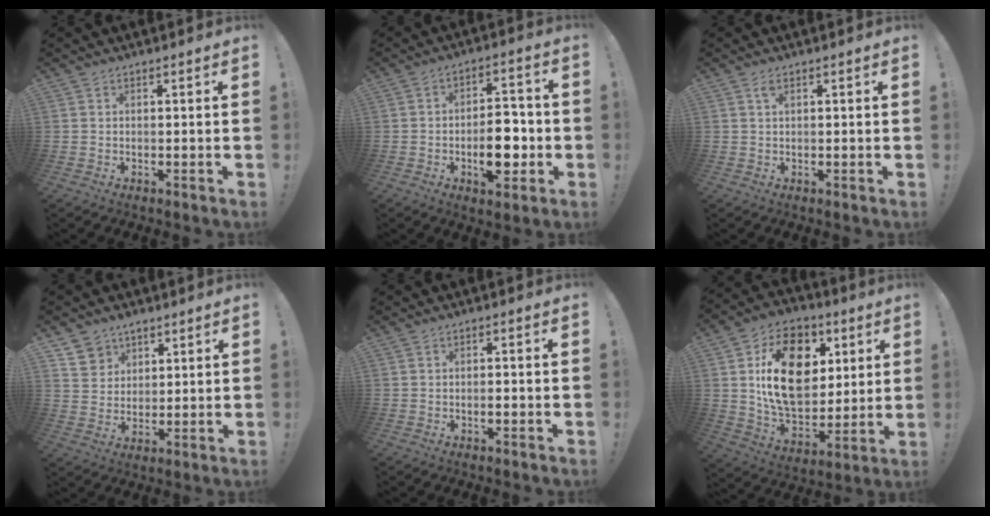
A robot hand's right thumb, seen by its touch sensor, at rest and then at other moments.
{"total": 11.7, "force": [-3.2, 6.1, 9.4], "torque": [-0.143, 0.014, -0.054]}
{"total": 1.6, "force": [0.9, 0.7, 1.2], "torque": [-0.024, 0.001, 0.015]}
{"total": 6.8, "force": [4.6, 5.0, 0.5], "torque": [-0.003, -0.039, 0.089]}
{"total": 1.6, "force": [-0.9, 0.2, 1.3], "torque": [-0.023, 0.001, -0.016]}
{"total": 20.7, "force": [5.3, 14.6, 13.7], "torque": [-0.213, -0.020, 0.095]}